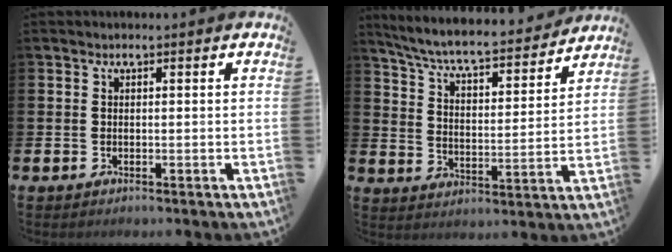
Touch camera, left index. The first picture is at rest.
{"total": 7.1, "force": [6.6, 0.9, 2.6], "torque": [-0.082, -0.049, 0.109]}